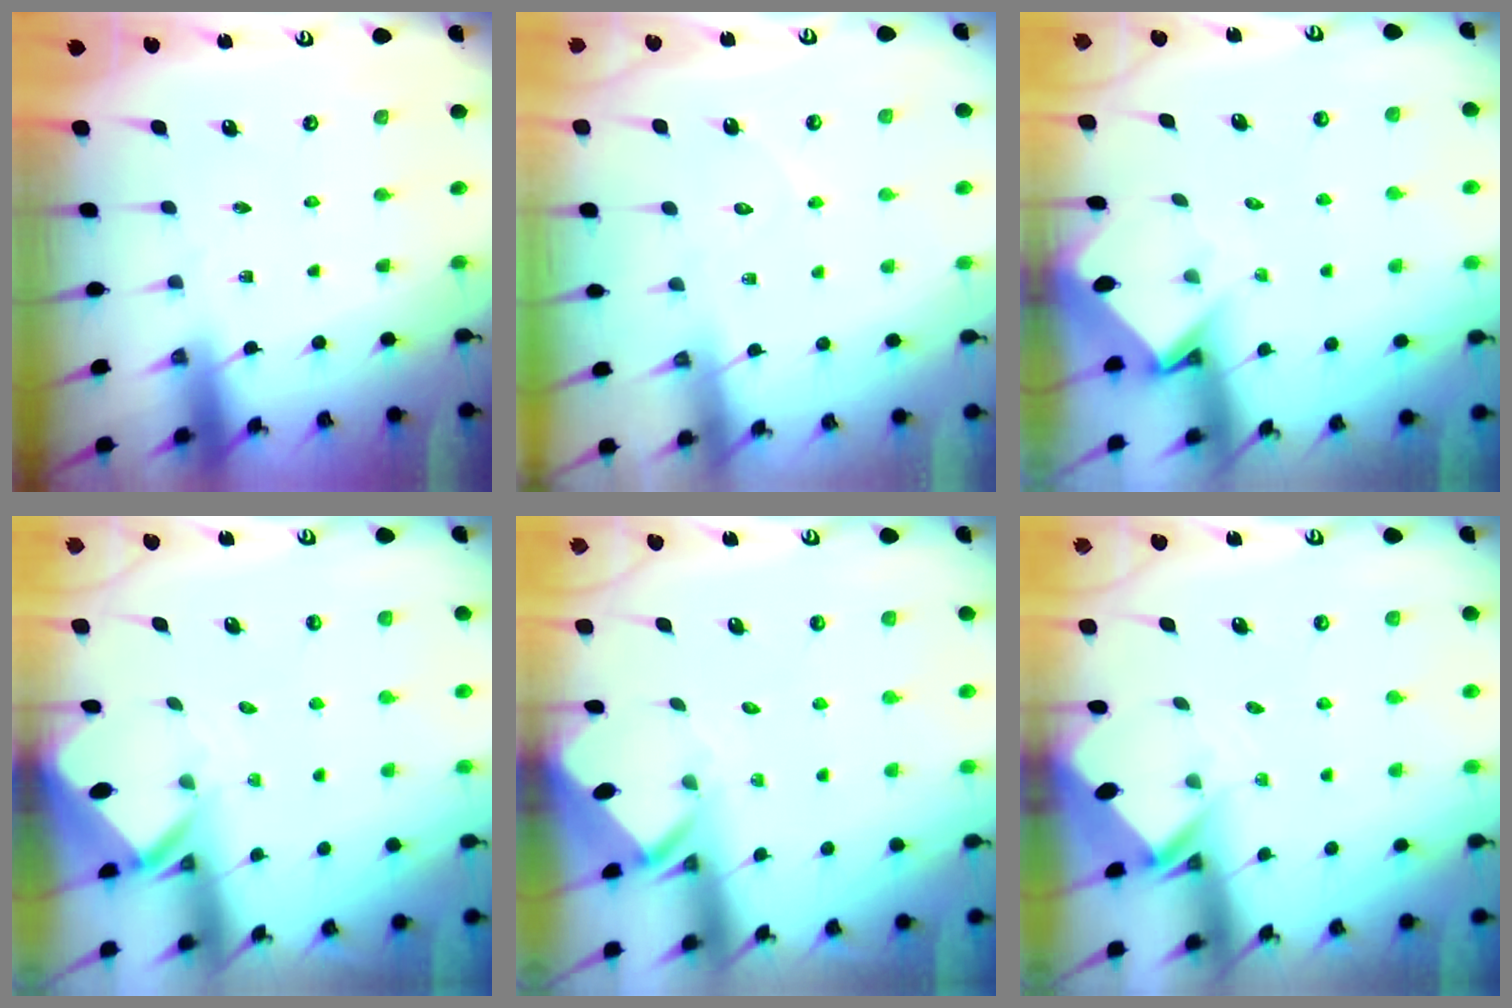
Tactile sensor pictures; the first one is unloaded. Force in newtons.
{"total": 5.1, "press": 5.1, "slide": 0.5}
{"total": 3.6, "press": 3.6, "slide": 0.3}
{"total": 2.8, "press": 2.8, "slide": 0.2}
{"total": 3.7, "press": 3.6, "slide": 0.3}
{"total": 2.7, "press": 2.7, "slide": 0.2}